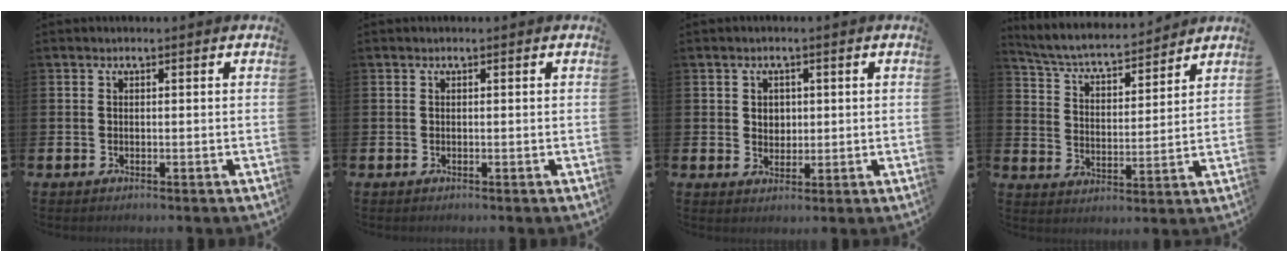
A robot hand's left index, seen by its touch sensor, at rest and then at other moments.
{"total": 0.0}
{"total": 2.2, "force": [1.0, 1.9, 0.7], "torque": [0.004, 0.000, 0.011]}
{"total": 5.4, "force": [5.1, 0.9, 1.5], "torque": [-0.053, -0.043, 0.082]}